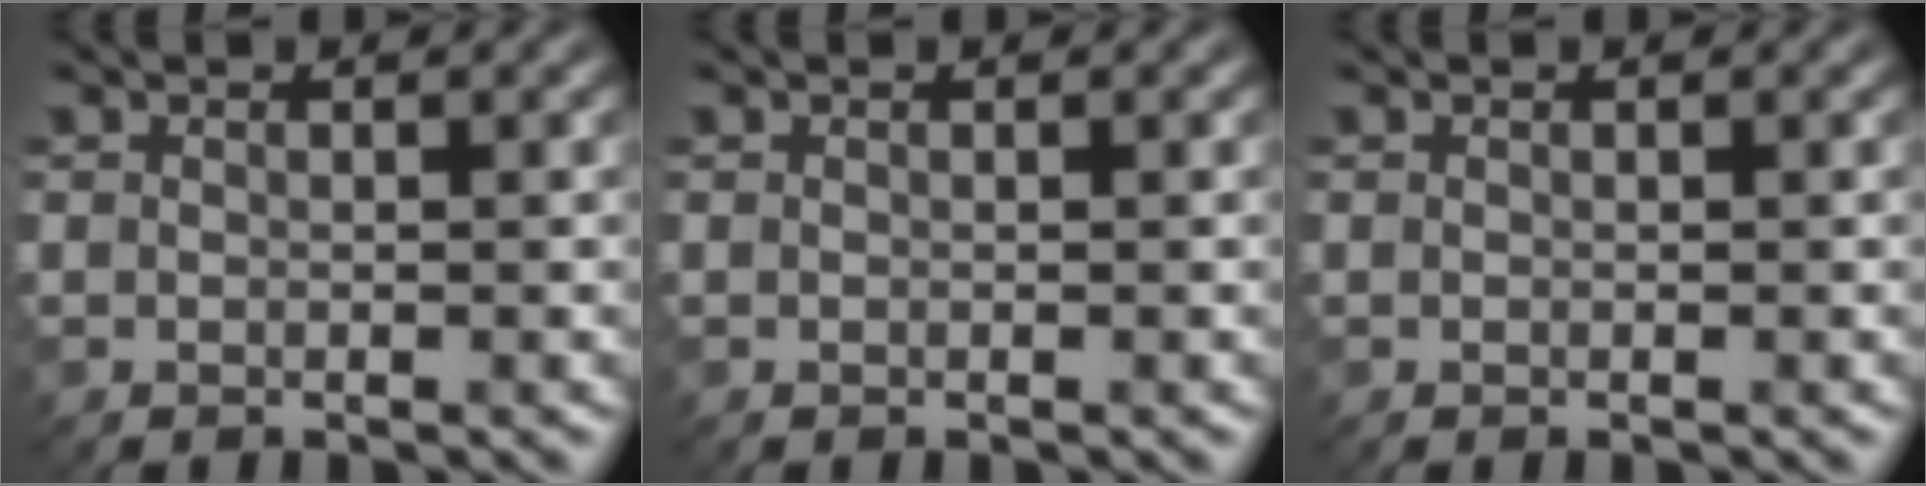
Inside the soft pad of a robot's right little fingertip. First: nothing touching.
{"total": 0.0}
{"total": 0.0}